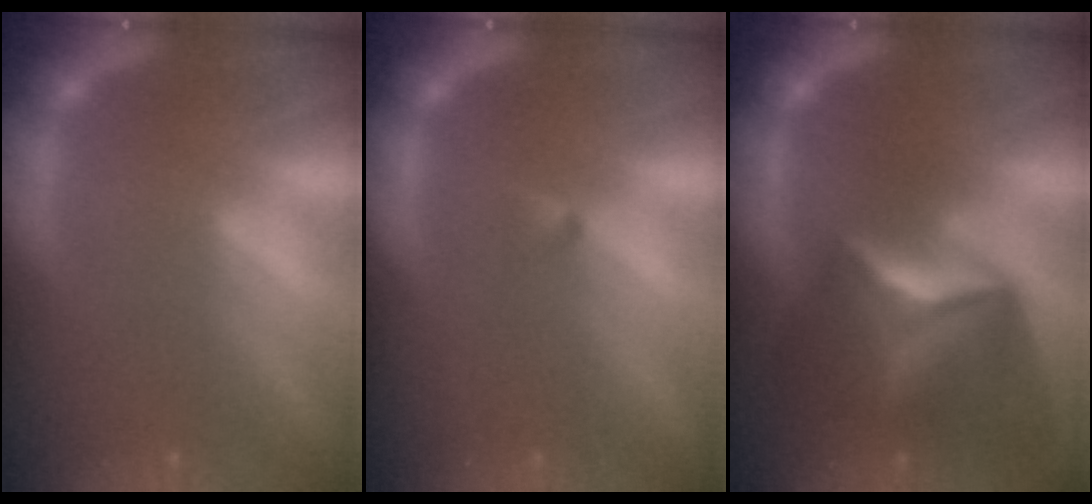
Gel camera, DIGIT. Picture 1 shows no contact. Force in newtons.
{"total": 0.9}
{"total": 10.0}